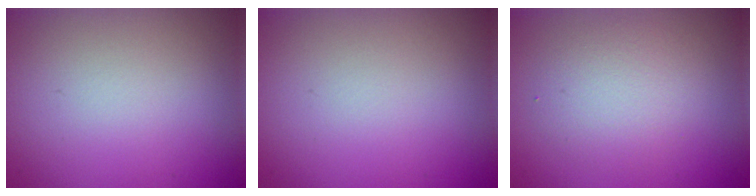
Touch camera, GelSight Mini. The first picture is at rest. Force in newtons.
{"total": 0.0}
{"total": 2.9, "press": 2.9, "slide": 0.2}